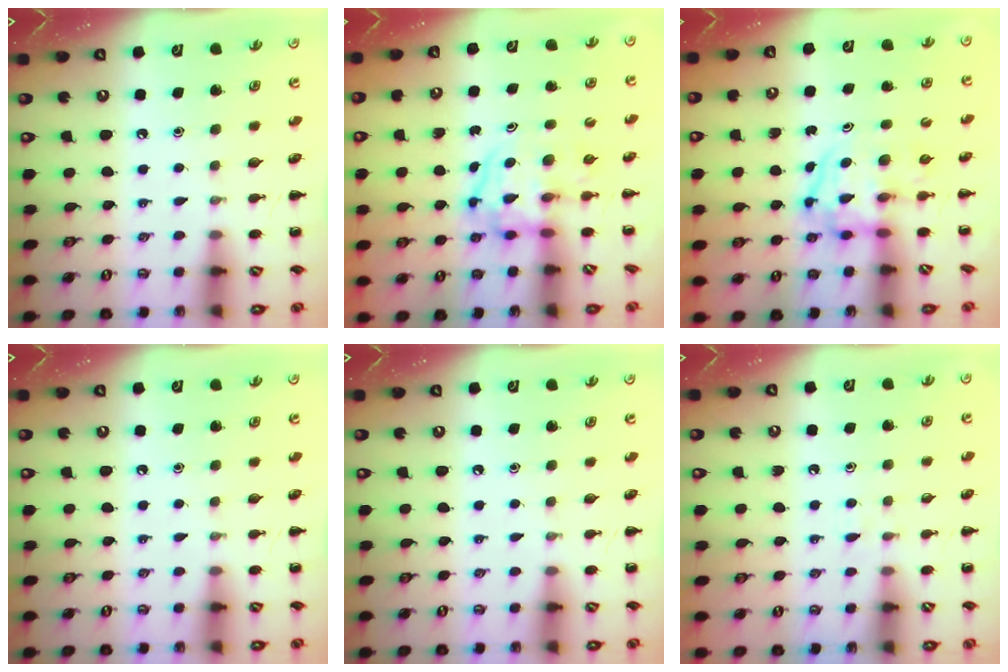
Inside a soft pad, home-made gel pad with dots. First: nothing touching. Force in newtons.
{"total": 3.8, "press": 3.7, "slide": 0.5}
{"total": 3.8, "press": 3.7, "slide": 0.5}
{"total": 0.0}
{"total": 0.0}
{"total": 3.0, "press": 2.7, "slide": 1.2}